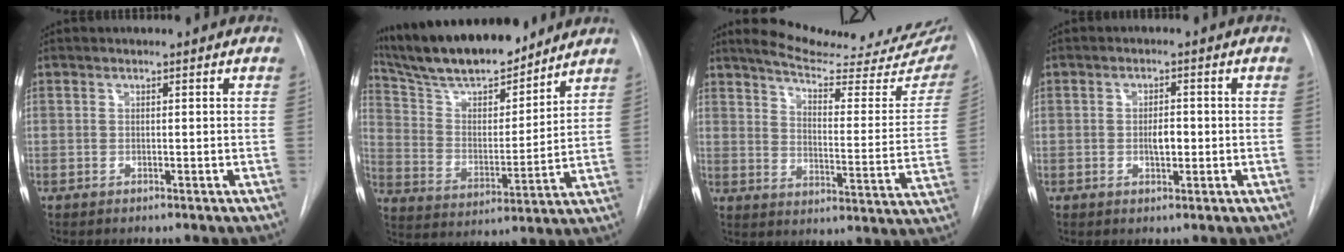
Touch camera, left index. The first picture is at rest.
{"total": 18.4, "force": [16.3, 3.5, 7.9], "torque": [-0.140, 0.009, 0.280]}
{"total": 22.0, "force": [19.2, 3.3, 10.3], "torque": [-0.140, -0.061, 0.237]}
{"total": 2.7, "force": [-0.3, 1.2, 2.4], "torque": [-0.041, 0.002, -0.003]}